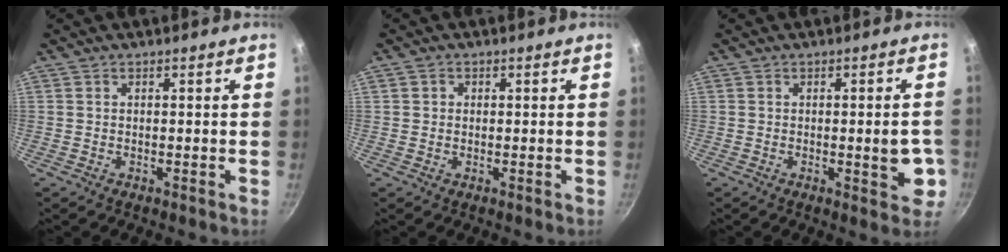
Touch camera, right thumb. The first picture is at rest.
{"total": 1.4, "force": [0.2, 1.3, 0.4], "torque": [-0.003, 0.000, 0.000]}
{"total": 6.3, "force": [-1.2, 2.1, 5.8], "torque": [-0.064, -0.002, -0.015]}